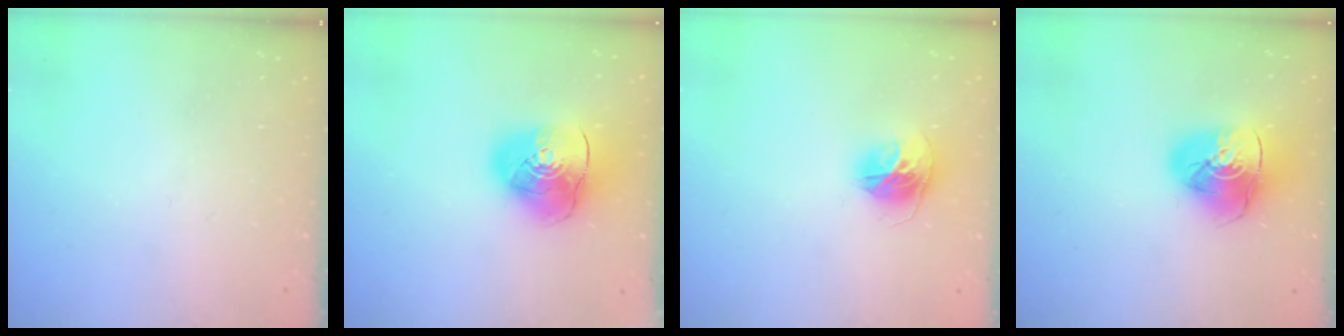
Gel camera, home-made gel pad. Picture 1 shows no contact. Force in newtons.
{"total": 15.1, "press": 14.9, "slide": 2.2}
{"total": 12.0, "press": 12.0, "slide": 1.2}
{"total": 16.1, "press": 16.0, "slide": 2.1}